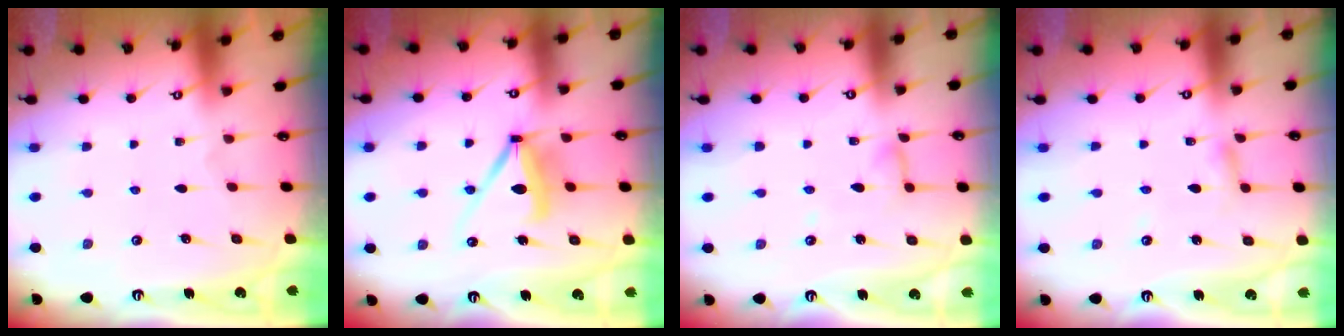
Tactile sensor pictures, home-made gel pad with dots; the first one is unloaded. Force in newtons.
{"total": 11.1, "press": 11.1, "slide": 0.6}
{"total": 4.8, "press": 4.8, "slide": 0.2}
{"total": 3.5, "press": 3.5, "slide": 0.4}